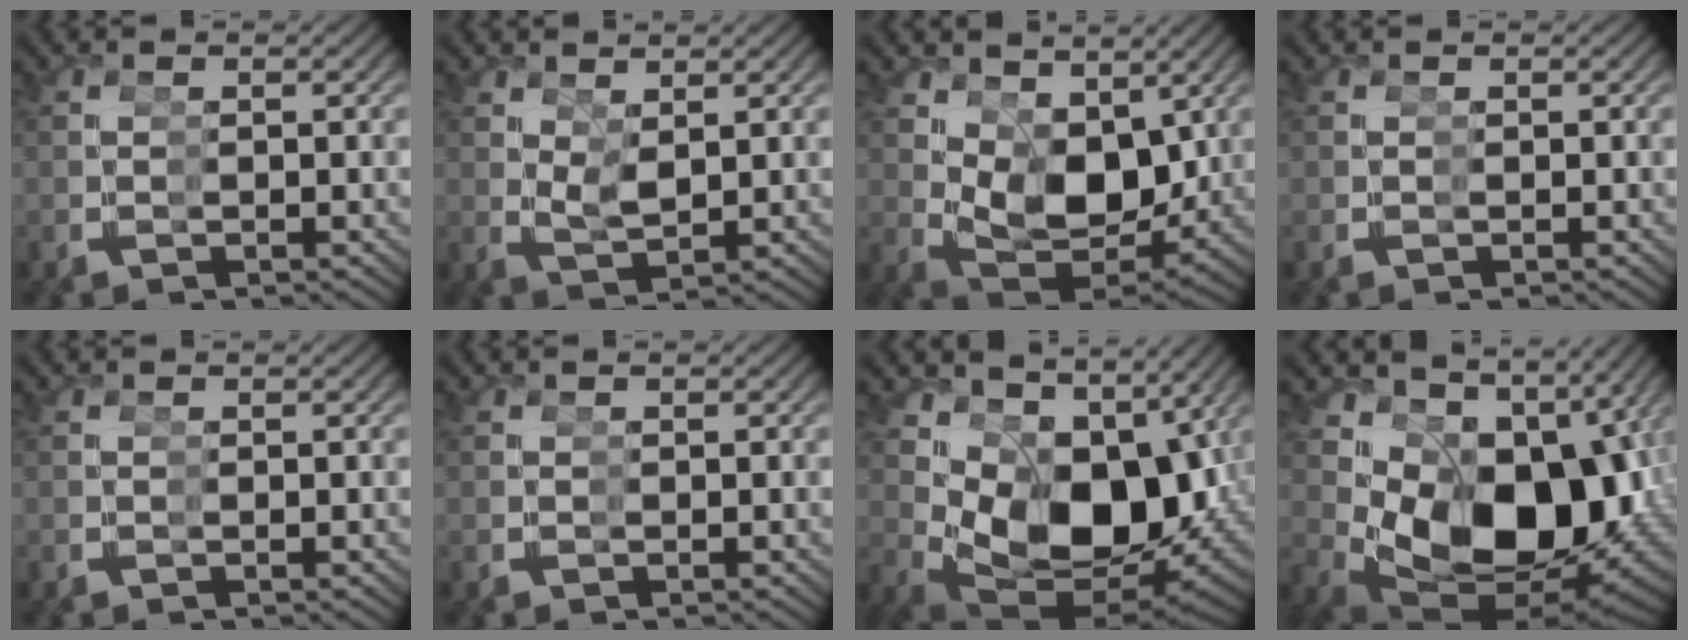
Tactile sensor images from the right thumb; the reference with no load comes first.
{"total": 2.7, "force": [0.9, 1.9, 1.7], "torque": [-0.037, -0.012, 0.022]}
{"total": 8.0, "force": [1.1, 5.8, 5.5], "torque": [-0.131, -0.042, 0.030]}
{"total": 0.0}
{"total": 0.0}
{"total": 0.0}
{"total": 16.6, "force": [-0.9, 11.2, 12.2], "torque": [-0.243, -0.061, 0.015]}
{"total": 18.9, "force": [-1.4, 12.6, 14.0], "torque": [-0.268, -0.062, 0.010]}